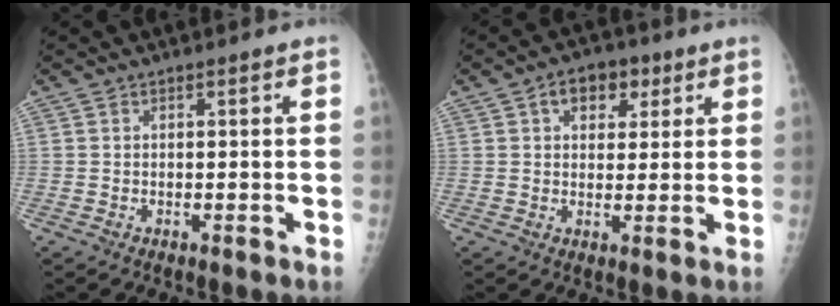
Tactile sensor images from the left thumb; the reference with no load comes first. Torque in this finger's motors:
{"motor_torque": [0.00, 0.09, 0.53, -0.13, 0.02]}